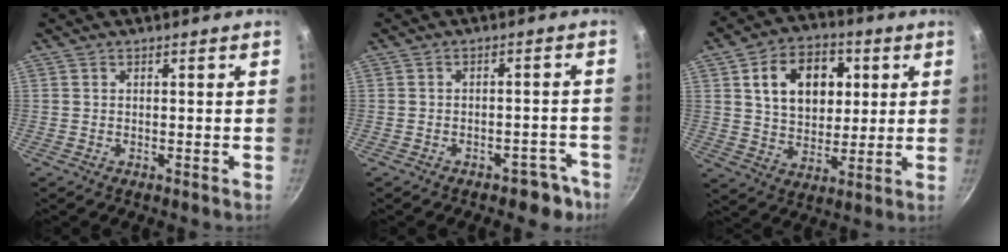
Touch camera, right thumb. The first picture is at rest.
{"total": 5.6, "force": [-3.8, 3.5, 2.2], "torque": [0.013, 0.052, -0.023]}
{"total": 15.3, "force": [4.0, 11.0, 9.9], "torque": [-0.116, -0.002, 0.063]}